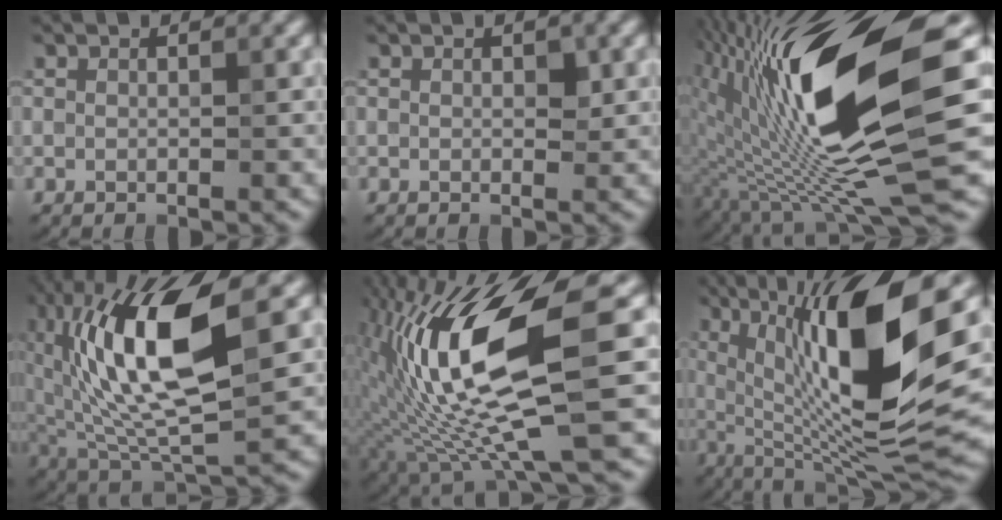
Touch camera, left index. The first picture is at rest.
{"total": 0.8, "force": [0.2, 0.5, 0.6], "torque": [-0.005, -0.001, 0.001]}
{"total": 15.5, "force": [1.2, 4.2, 14.8], "torque": [-0.261, -0.009, 0.017]}
{"total": 13.7, "force": [2.7, 5.2, 12.4], "torque": [-0.230, 0.008, 0.042]}
{"total": 15.2, "force": [0.1, 4.2, 14.7], "torque": [-0.284, 0.001, 0.005]}
{"total": 14.8, "force": [3.6, 3.8, 13.9], "torque": [-0.231, 0.000, 0.062]}